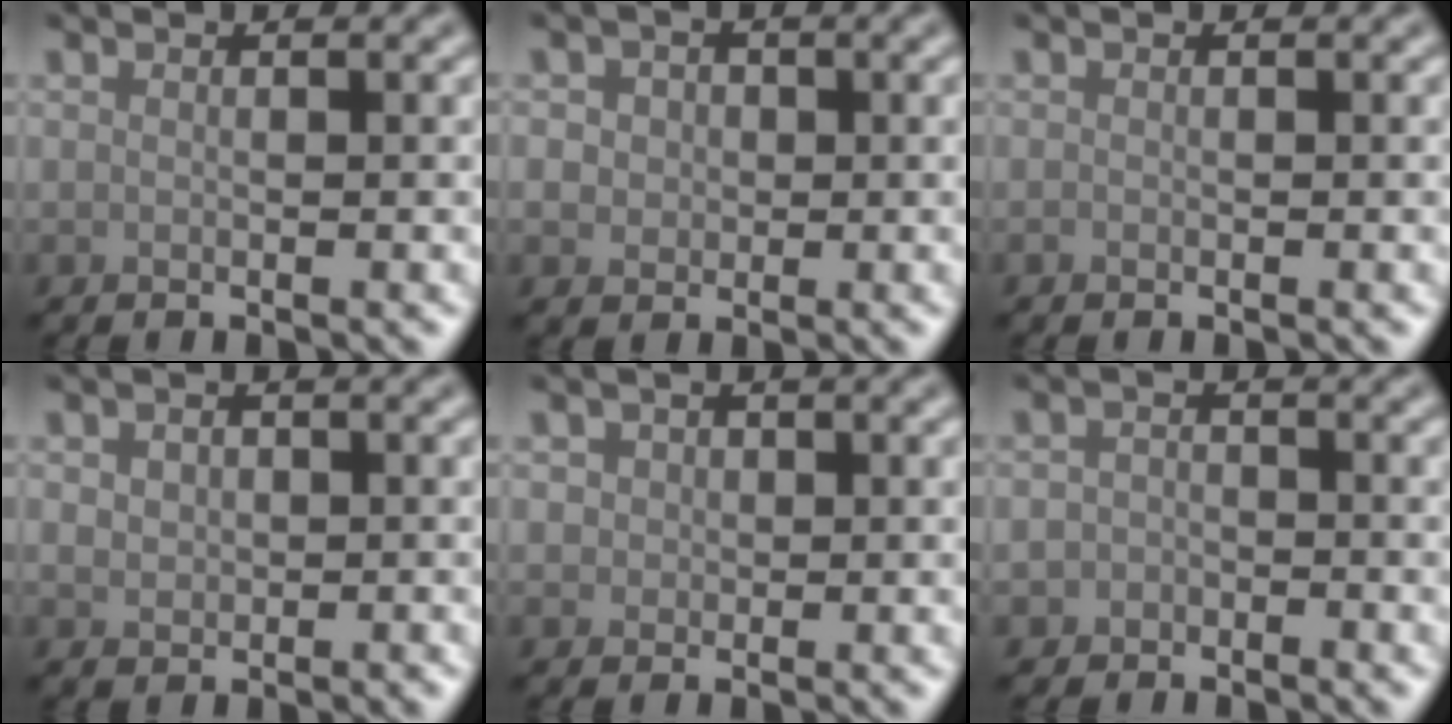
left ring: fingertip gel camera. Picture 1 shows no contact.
{"total": 3.2, "force": [0.6, 2.8, 1.4], "torque": [-0.014, 0.012, -0.005]}
{"total": 0.0}
{"total": 1.7, "force": [0.1, 1.4, 1.0], "torque": [-0.018, -0.001, -0.002]}
{"total": 1.8, "force": [0.6, 1.5, 0.6], "torque": [-0.005, 0.005, 0.006]}
{"total": 1.6, "force": [-1.0, 1.2, 0.1], "torque": [0.008, 0.002, -0.023]}